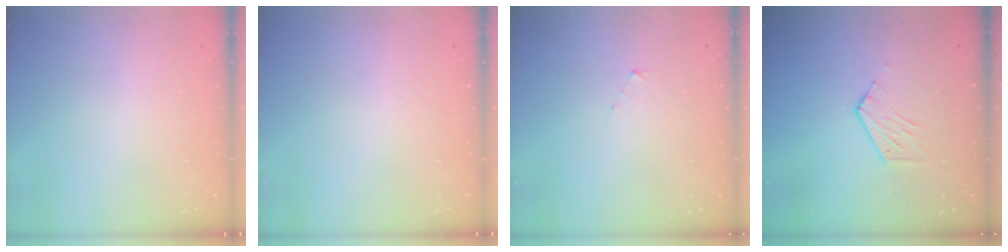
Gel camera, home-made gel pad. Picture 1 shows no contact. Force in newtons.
{"total": 0.0}
{"total": 3.5, "press": 3.4, "slide": 0.3}
{"total": 6.8, "press": 6.8, "slide": 0.5}